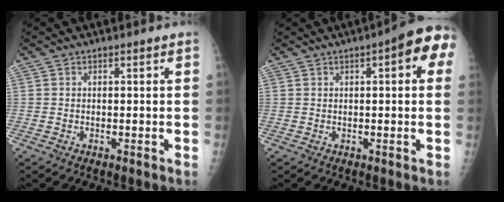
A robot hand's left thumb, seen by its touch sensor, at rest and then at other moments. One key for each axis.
{"total": 8.7, "fx": 2.9, "fy": 2.7, "fz": 7.8, "tx": -0.078, "ty": 0.012, "tz": 0.024}